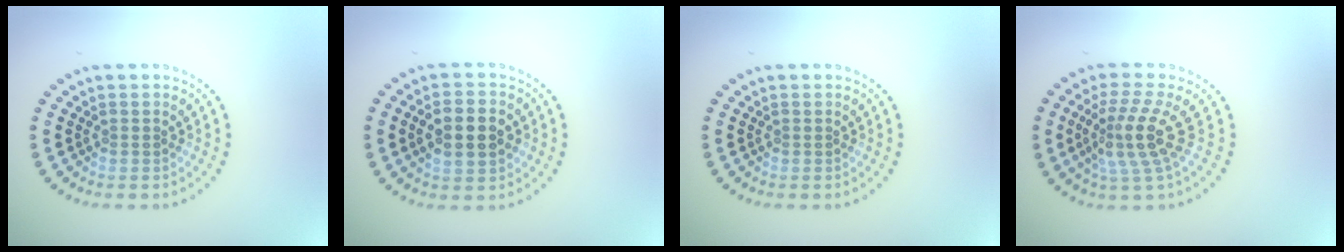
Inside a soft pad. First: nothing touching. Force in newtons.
{"total": 4.5, "press": 4.4, "slide": 0.3}
{"total": 0.0}
{"total": 4.2, "press": 3.2, "slide": 2.7}